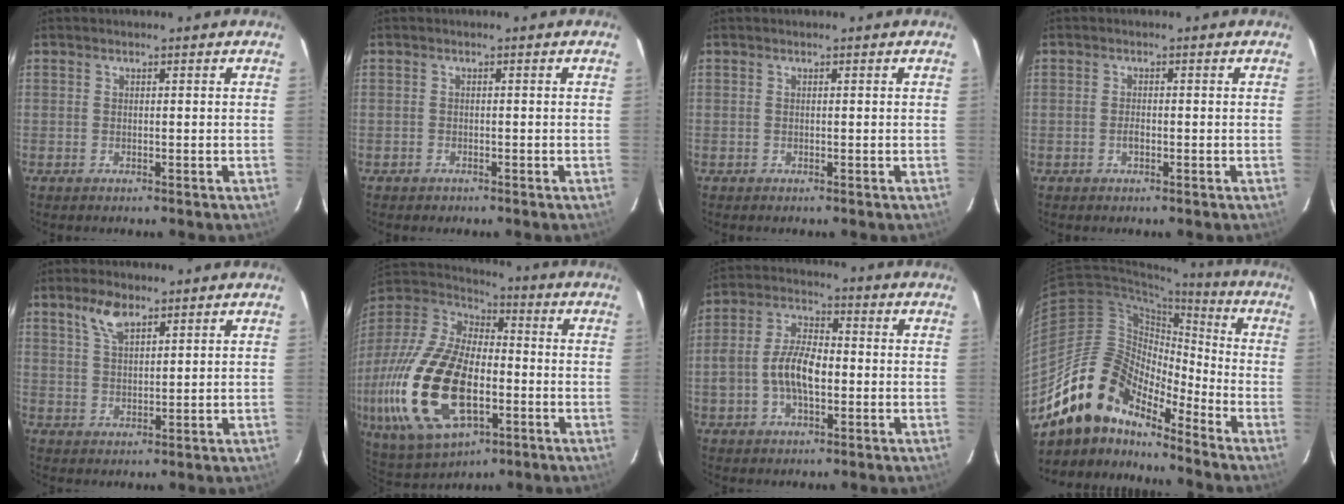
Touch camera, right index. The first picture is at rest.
{"total": 1.1, "force": [-0.8, 0.8, 0.1], "torque": [-0.003, 0.003, -0.010]}
{"total": 0.0}
{"total": 1.5, "force": [-0.5, 0.7, 1.2], "torque": [-0.024, 0.002, -0.011]}
{"total": 5.3, "force": [3.5, 2.2, 3.3], "torque": [-0.061, 0.007, 0.068]}
{"total": 28.4, "force": [-7.4, 14.9, 23.0], "torque": [-0.510, -0.041, -0.121]}
{"total": 9.6, "force": [-1.7, 5.1, 8.0], "torque": [-0.158, 0.015, -0.029]}
{"total": 16.0, "force": [-13.3, 6.1, 6.6], "torque": [-0.118, 0.011, -0.254]}